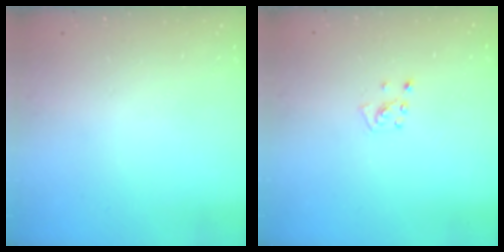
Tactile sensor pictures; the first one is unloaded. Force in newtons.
{"total": 3.6, "press": 3.6, "slide": 0.4}